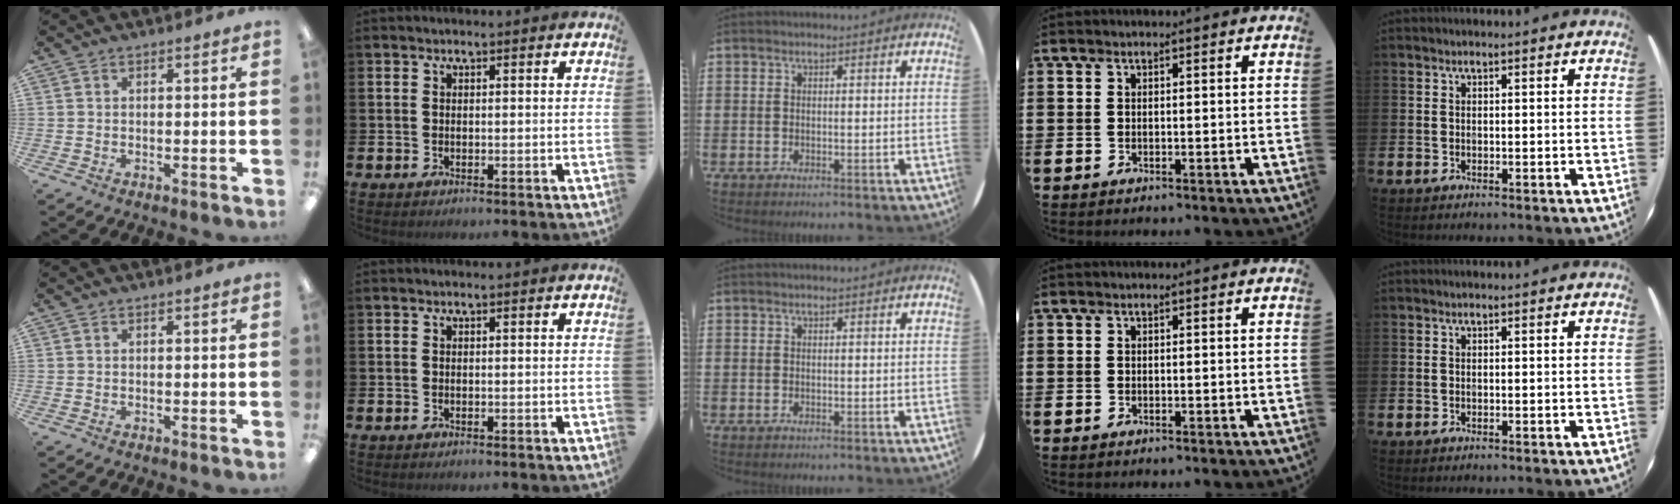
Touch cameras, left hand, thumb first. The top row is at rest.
{}